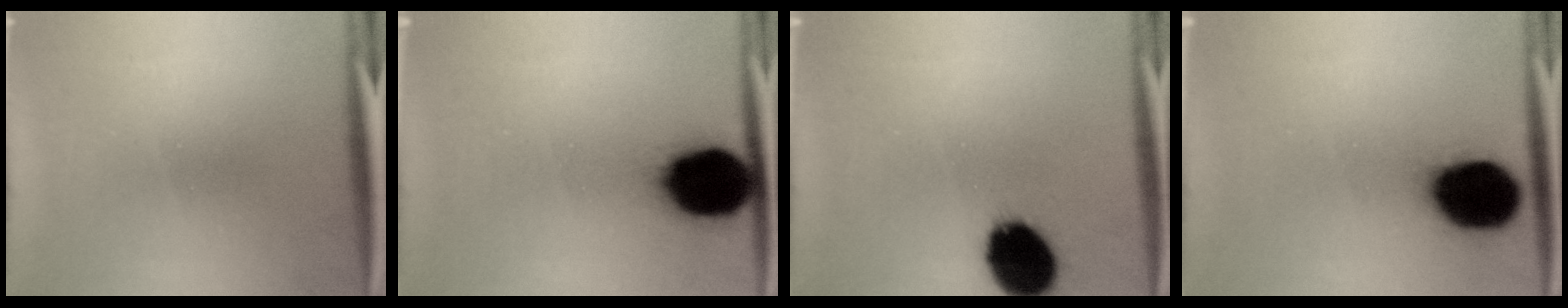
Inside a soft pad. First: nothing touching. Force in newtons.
{"total": 17.2}
{"total": 15.5}
{"total": 17.9}